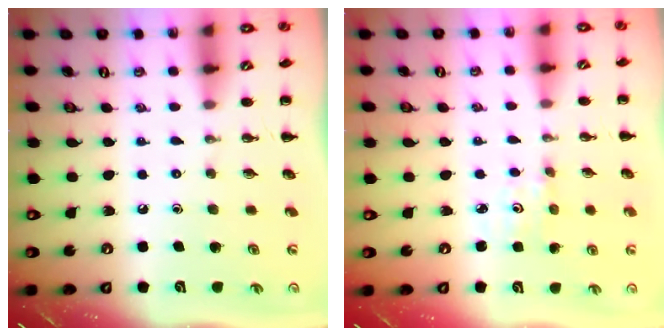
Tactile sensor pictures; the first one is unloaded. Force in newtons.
{"total": 1.2, "press": 1.1, "slide": 0.4}